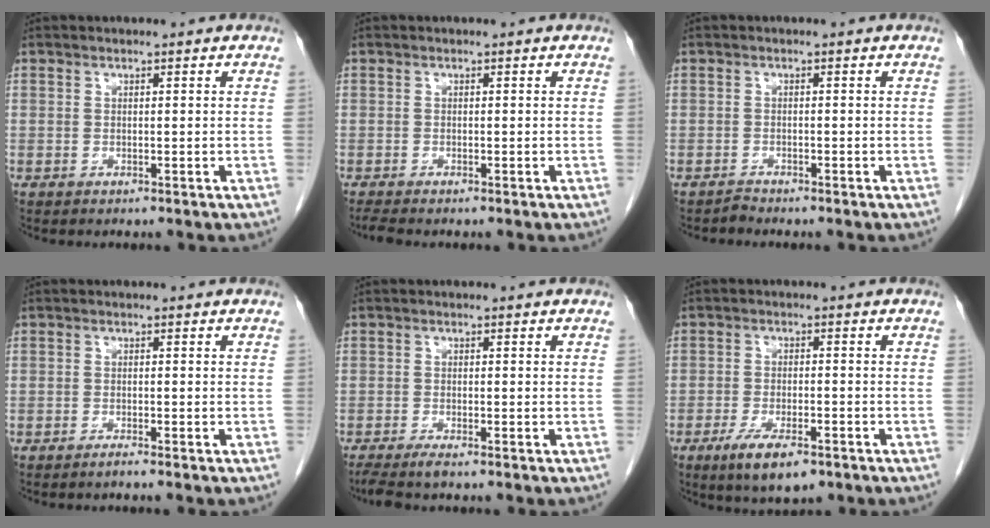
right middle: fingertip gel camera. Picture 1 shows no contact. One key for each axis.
{"total": 1.5, "fx": -1.3, "fy": -0.1, "fz": 0.7, "tx": -0.019, "ty": -0.005, "tz": -0.024}
{"total": 0.8, "fx": -0.8, "fy": -0.1, "fz": -0.2, "tx": 0.006, "ty": -0.004, "tz": -0.015}
{"total": 0.9, "fx": -0.8, "fy": -0.3, "fz": 0.4, "tx": -0.007, "ty": 0.000, "tz": -0.013}
{"total": 3.5, "fx": -2.8, "fy": 0.0, "fz": 2.0, "tx": -0.034, "ty": -0.008, "tz": -0.050}
{"total": 6.8, "fx": -4.2, "fy": 1.9, "fz": 5.0, "tx": -0.087, "ty": -0.011, "tz": -0.064}